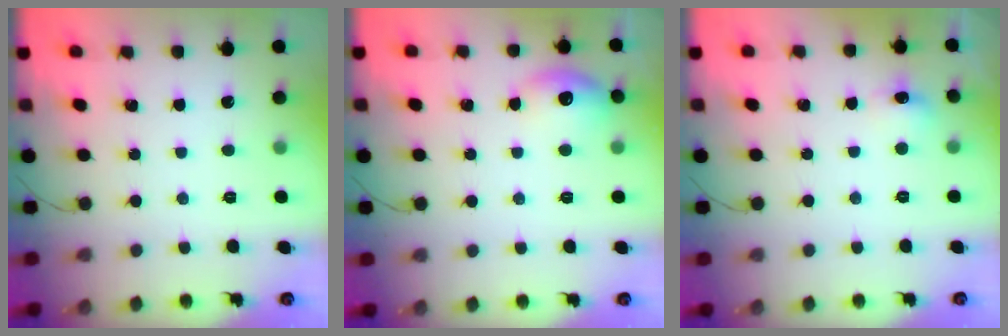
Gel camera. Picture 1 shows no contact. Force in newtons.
{"total": 8.5, "press": 8.4, "slide": 1.7}
{"total": 6.5, "press": 6.3, "slide": 1.5}